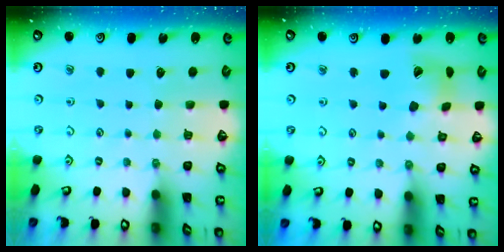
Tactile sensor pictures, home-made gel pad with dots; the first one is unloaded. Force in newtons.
{"total": 11.2, "press": 11.1, "slide": 1.5}